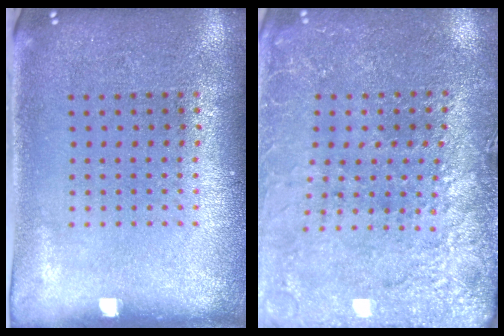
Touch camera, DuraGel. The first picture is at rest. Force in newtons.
{"total": 2.9, "press": 2.9, "slide": 0.3}